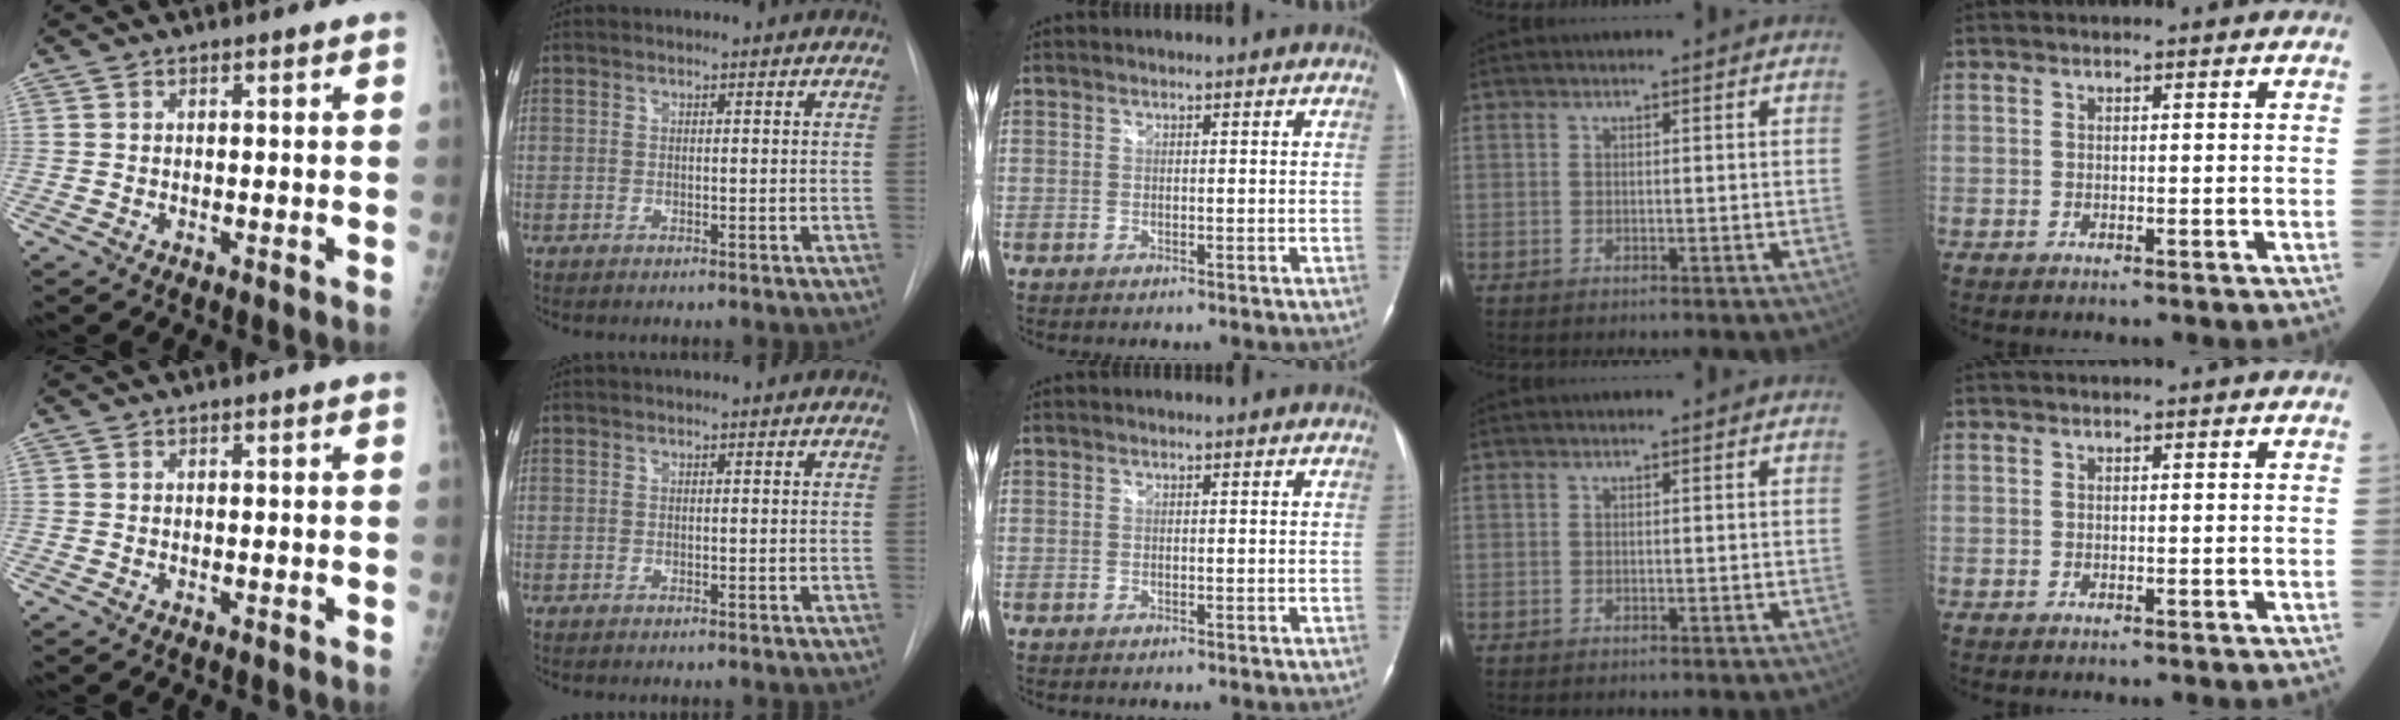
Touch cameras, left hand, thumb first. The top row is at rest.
{}